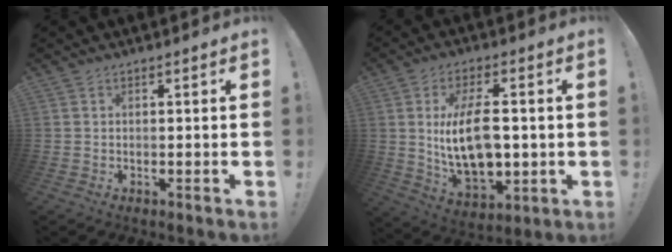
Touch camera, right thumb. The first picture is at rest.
{"total": 16.9, "force": [1.0, 9.1, 14.1], "torque": [-0.258, -0.014, 0.012]}